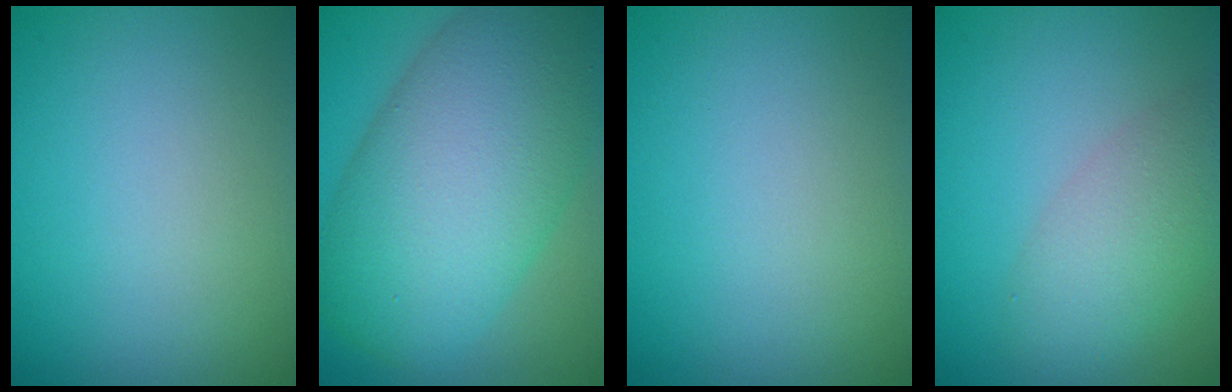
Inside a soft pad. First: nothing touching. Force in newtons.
{"total": 13.0, "press": 12.9, "slide": 0.5}
{"total": 0.0}
{"total": 4.2, "press": 4.2, "slide": 0.1}